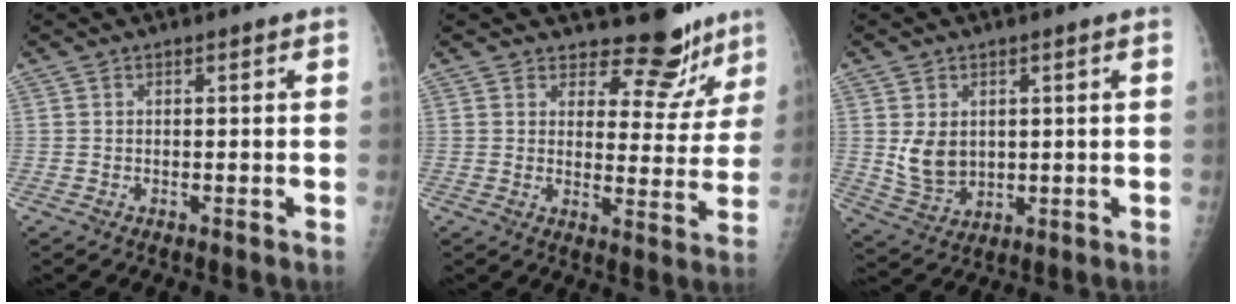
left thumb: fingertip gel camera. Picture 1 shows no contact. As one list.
[{"total": 9.9, "force": [9.1, 3.8, 1.4], "torque": [0.022, -0.083, 0.107]}, {"total": 6.8, "force": [1.2, 5.2, 4.2], "torque": [-0.054, -0.017, 0.041]}]